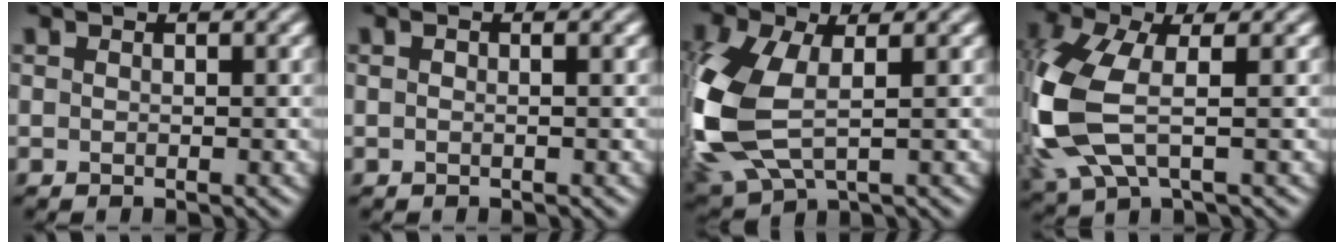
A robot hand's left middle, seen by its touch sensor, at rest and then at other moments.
{"total": 0.6, "force": [0.1, 0.0, 0.5], "torque": [-0.016, 0.000, 0.001]}
{"total": 10.1, "force": [-0.7, 5.9, 8.1], "torque": [-0.228, -0.010, -0.014]}
{"total": 8.6, "force": [-1.0, 4.4, 7.3], "torque": [-0.205, -0.006, -0.028]}